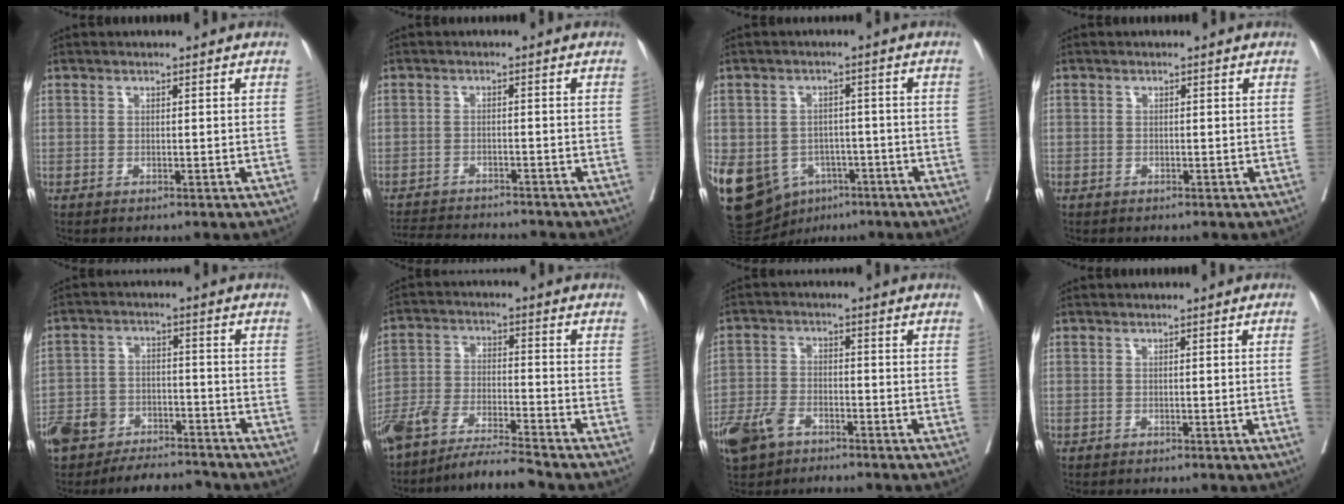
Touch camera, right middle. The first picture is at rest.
{"total": 9.4, "force": [-9.0, 1.2, 2.6], "torque": [-0.041, -0.003, -0.131]}
{"total": 20.0, "force": [-8.6, 15.4, 9.5], "torque": [-0.254, -0.001, -0.116]}
{"total": 0.8, "force": [-0.3, 0.7, -0.1], "torque": [-0.003, 0.008, -0.007]}
{"total": 11.5, "force": [-9.6, 4.8, 3.9], "torque": [-0.069, 0.021, -0.157]}
{"total": 9.4, "force": [-8.5, -0.7, 3.9], "torque": [-0.069, -0.011, -0.158]}
{"total": 6.8, "force": [-4.6, 3.4, 3.7], "torque": [-0.084, -0.004, -0.087]}
{"total": 1.3, "force": [-0.3, -0.4, 1.2], "torque": [-0.013, 0.002, -0.006]}